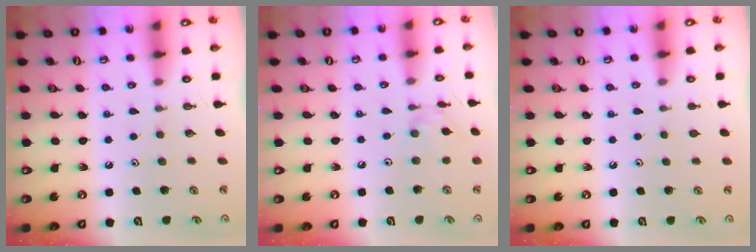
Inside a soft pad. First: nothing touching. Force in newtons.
{"total": 2.0, "press": 2.0, "slide": 0.2}
{"total": 0.6, "press": 0.6, "slide": 0.2}